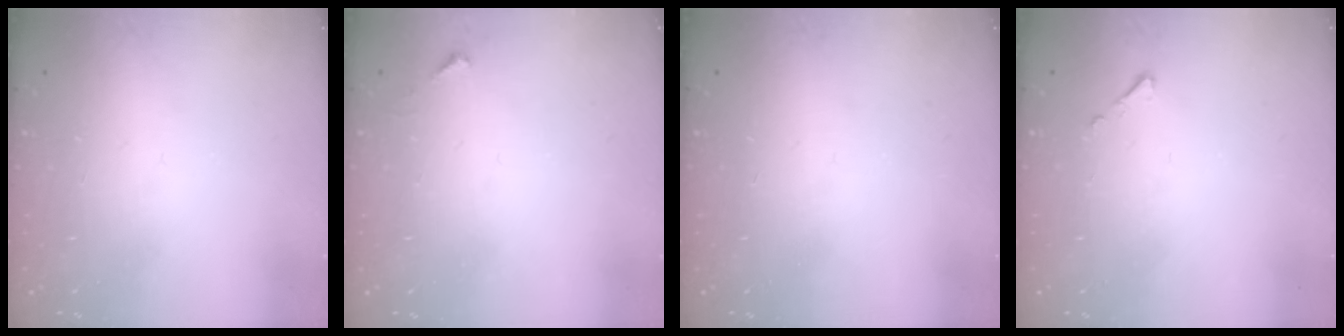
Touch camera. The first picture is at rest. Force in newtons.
{"total": 3.4, "press": 3.4, "slide": 0.4}
{"total": 0.0}
{"total": 2.5, "press": 2.5, "slide": 0.3}